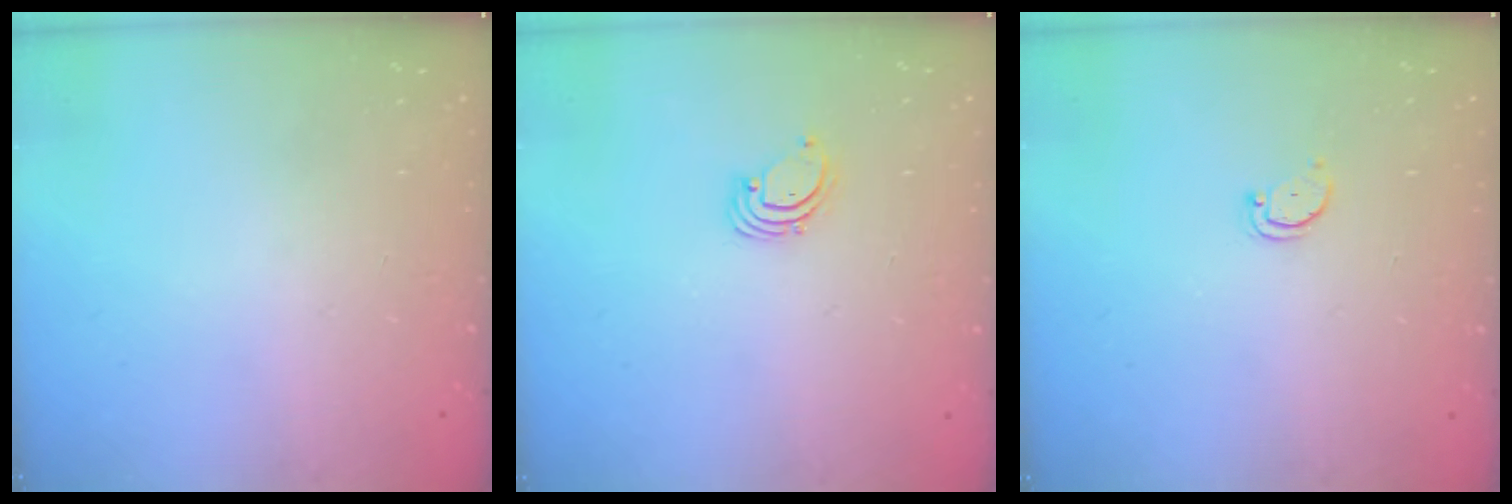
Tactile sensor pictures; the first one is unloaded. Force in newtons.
{"total": 1.6, "press": 1.6, "slide": 0.1}
{"total": 2.5, "press": 2.4, "slide": 0.4}